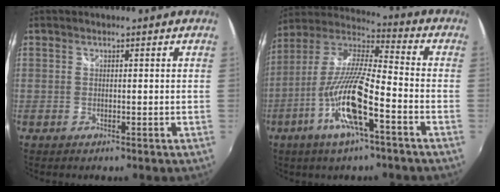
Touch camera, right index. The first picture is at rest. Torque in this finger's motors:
{"motor_torque": [2.08, -0.06, 1.05, 0.18]}